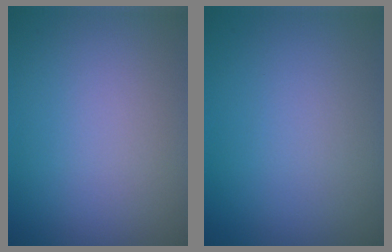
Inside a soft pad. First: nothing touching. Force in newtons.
{"total": 0.0}